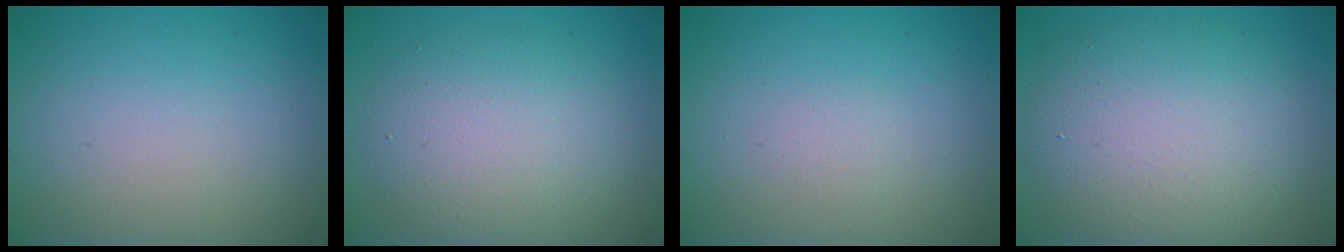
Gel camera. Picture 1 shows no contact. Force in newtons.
{"total": 5.7, "press": 5.7, "slide": 0.2}
{"total": 0.6, "press": 0.6, "slide": 0.0}
{"total": 8.9, "press": 8.9, "slide": 0.5}